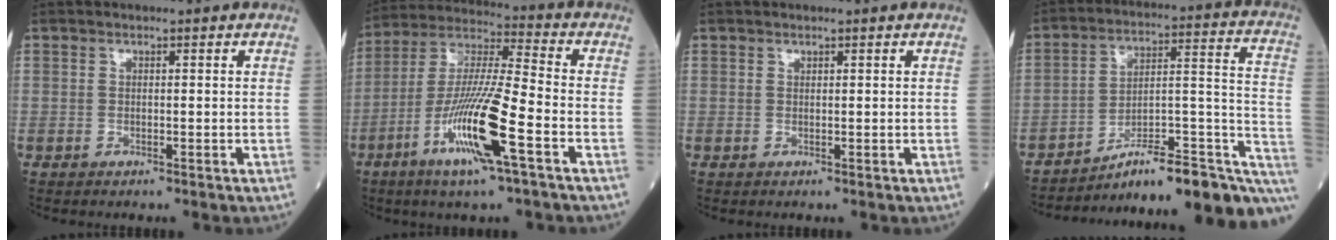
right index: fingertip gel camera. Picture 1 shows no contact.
{"total": 15.2, "force": [-6.3, 0.6, 13.8], "torque": [-0.278, -0.014, -0.121]}
{"total": 0.0}
{"total": 20.6, "force": [-14.5, 3.8, 14.2], "torque": [-0.122, 0.048, -0.202]}